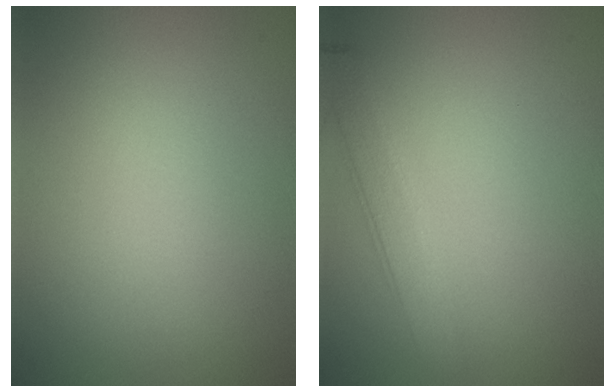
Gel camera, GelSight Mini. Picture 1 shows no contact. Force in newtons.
{"total": 2.9, "press": 2.9, "slide": 0.1}